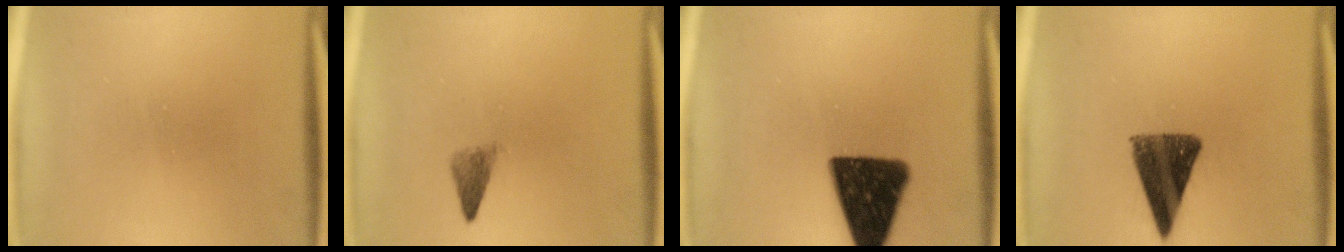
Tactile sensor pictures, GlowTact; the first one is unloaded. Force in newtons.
{"total": 2.1}
{"total": 15.4}
{"total": 11.1}